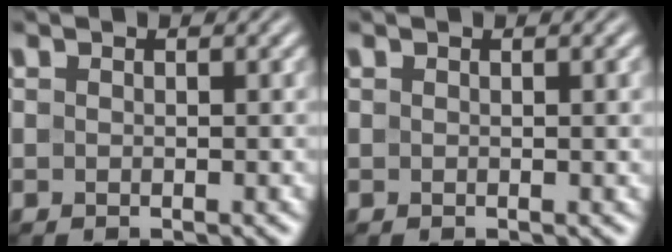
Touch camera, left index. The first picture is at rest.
{"total": 1.1, "force": [0.3, 0.3, 1.1], "torque": [-0.012, 0.004, 0.003]}